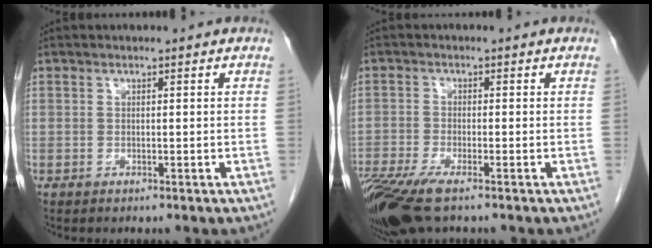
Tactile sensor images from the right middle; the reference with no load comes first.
{"total": 9.0, "force": [-6.2, 2.0, 6.2], "torque": [-0.120, -0.019, -0.113]}